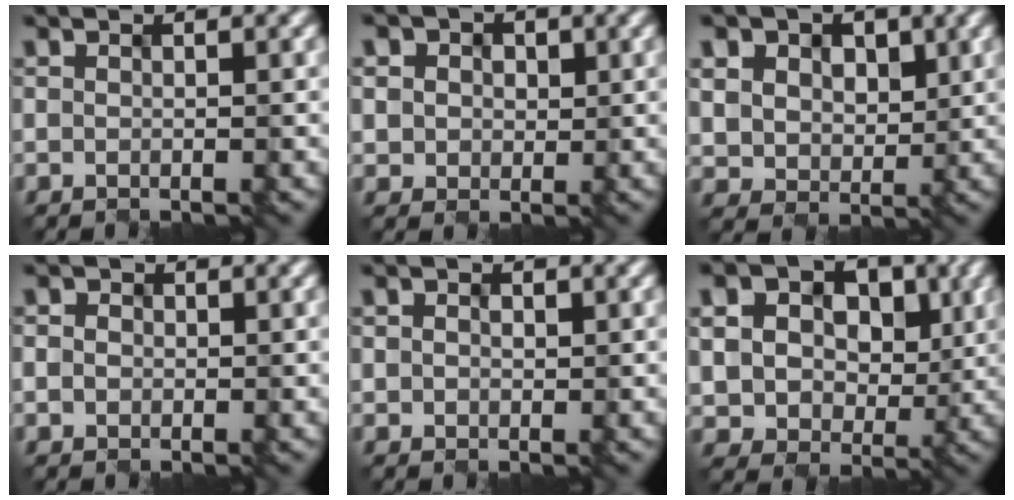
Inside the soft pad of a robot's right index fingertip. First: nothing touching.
{"total": 3.8, "force": [1.3, 3.4, 1.2], "torque": [-0.043, 0.006, 0.020]}
{"total": 6.8, "force": [2.8, 5.5, 2.9], "torque": [-0.085, 0.008, 0.046]}
{"total": 1.3, "force": [-0.2, 1.2, 0.4], "torque": [-0.007, -0.001, -0.001]}
{"total": 1.2, "force": [0.0, 1.1, 0.5], "torque": [-0.008, 0.000, -0.001]}
{"total": 10.5, "force": [2.8, 8.5, 5.5], "torque": [-0.102, 0.022, 0.046]}